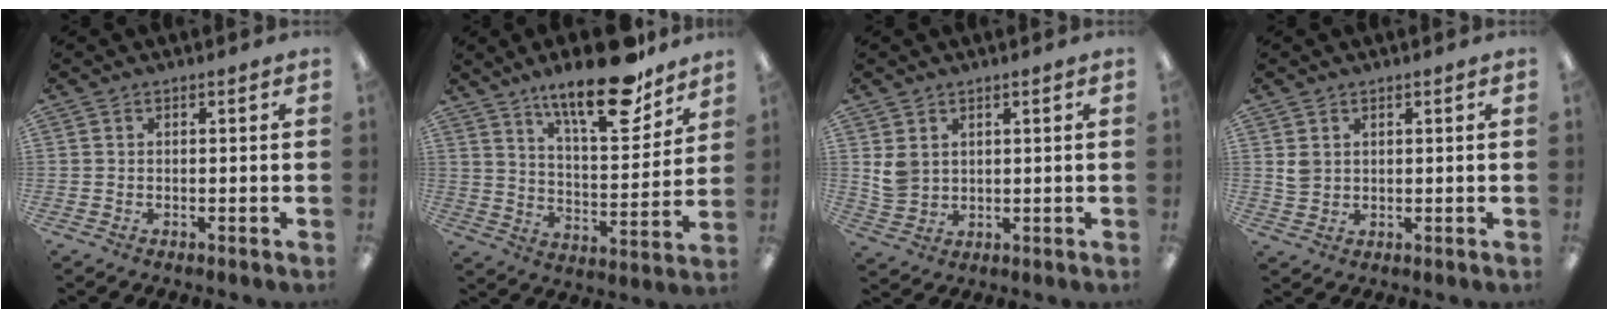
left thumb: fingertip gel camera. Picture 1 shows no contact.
{"total": 19.6, "force": [14.2, 6.2, 12.0], "torque": [-0.185, -0.084, 0.233]}
{"total": 4.5, "force": [2.1, 3.5, 1.9], "torque": [-0.034, -0.001, 0.042]}
{"total": 3.1, "force": [1.5, 2.4, 1.2], "torque": [-0.027, 0.003, 0.029]}